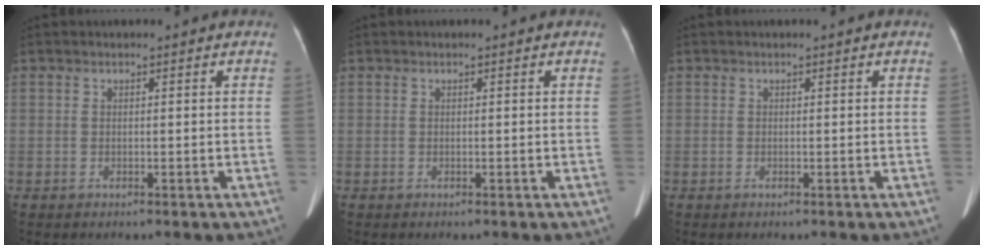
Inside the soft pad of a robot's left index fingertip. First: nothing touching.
{"total": 0.0}
{"total": 0.0}